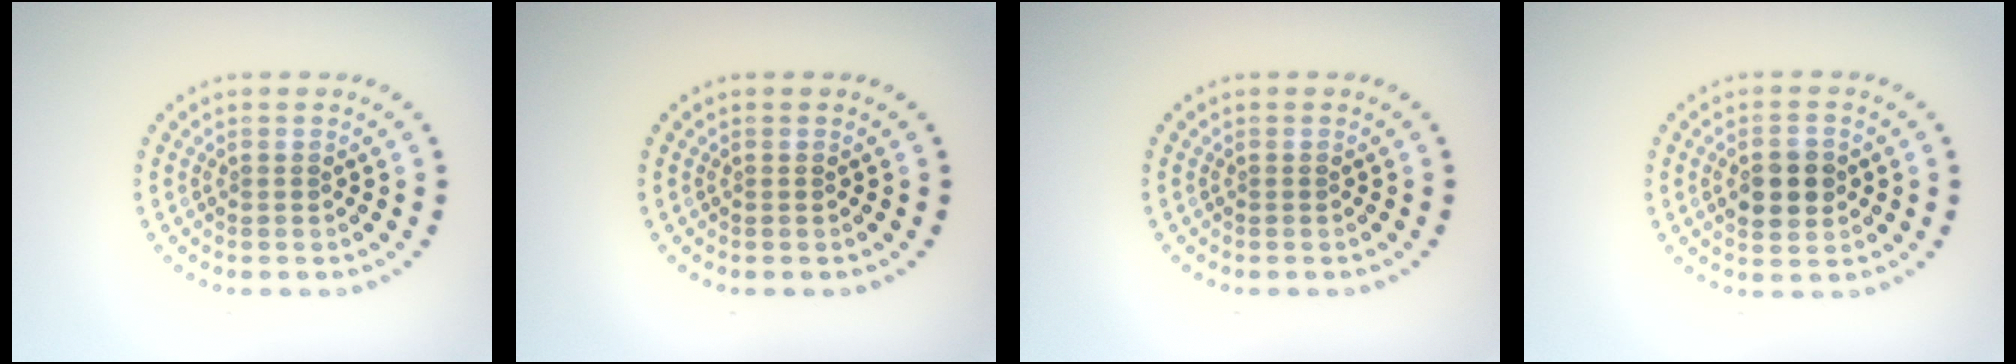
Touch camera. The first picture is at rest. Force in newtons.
{"total": 0.0}
{"total": 0.0}
{"total": 3.8, "press": 3.8, "slide": 0.2}